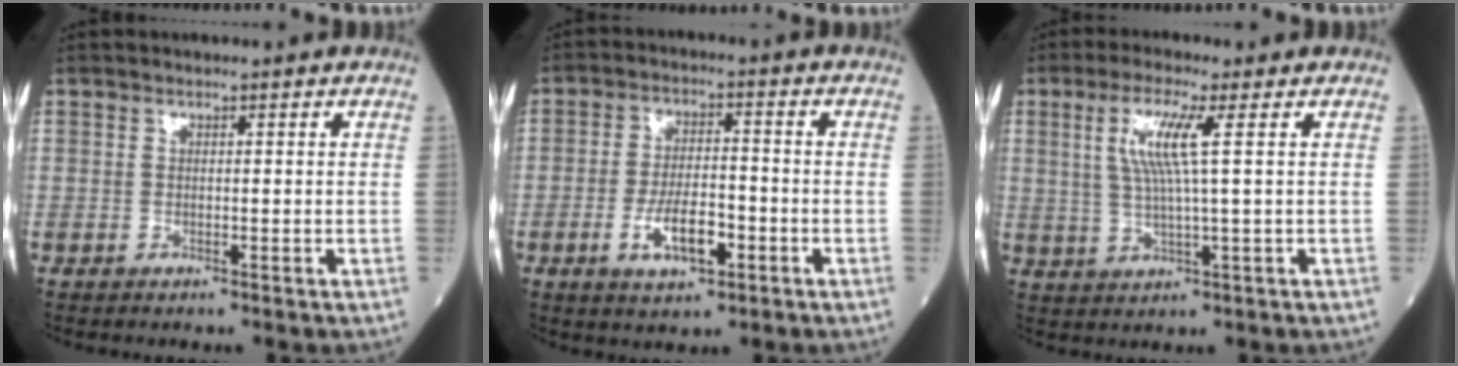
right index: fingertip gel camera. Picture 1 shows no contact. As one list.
[{"total": 7.3, "force": [-2.8, 2.6, 6.3], "torque": [-0.121, 0.000, -0.046]}, {"total": 6.8, "force": [1.9, -0.2, 6.5], "torque": [-0.138, 0.004, 0.041]}]